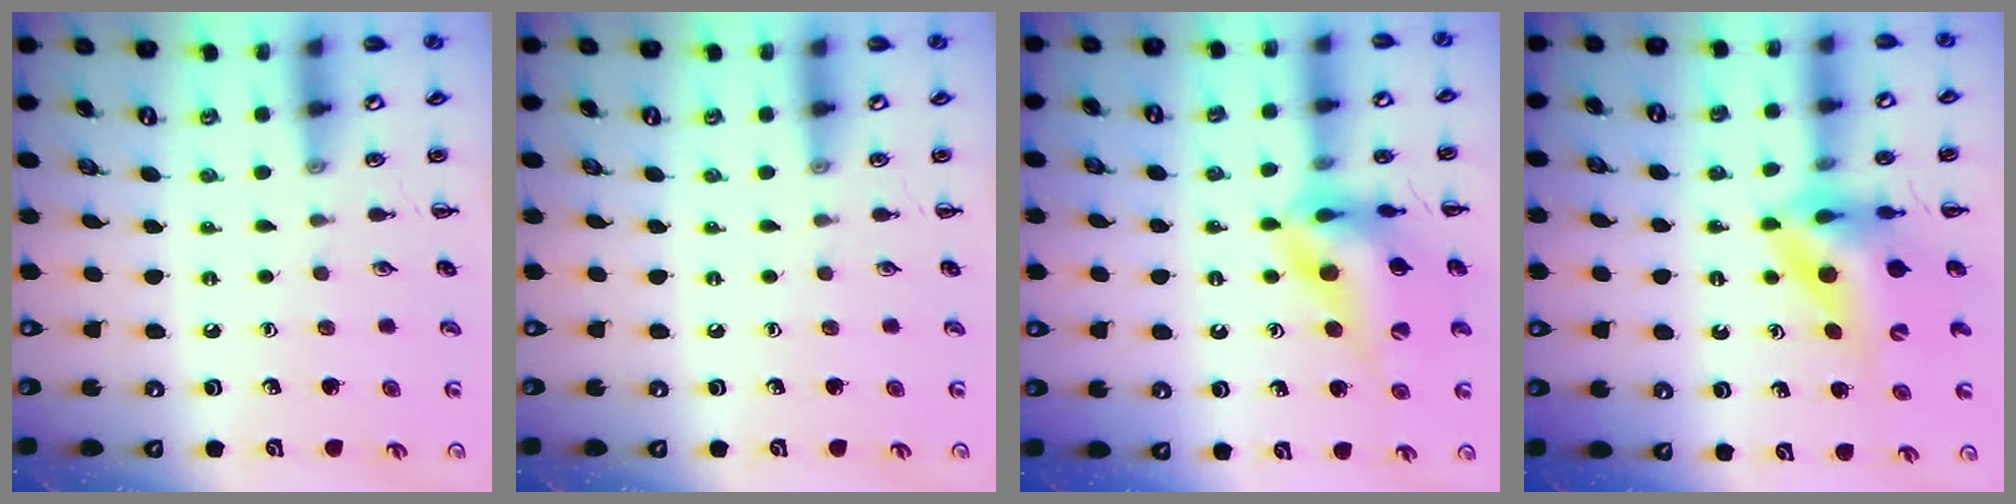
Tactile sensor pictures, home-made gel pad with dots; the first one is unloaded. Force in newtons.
{"total": 0.0}
{"total": 15.1, "press": 14.4, "slide": 4.5}
{"total": 10.3, "press": 9.8, "slide": 3.2}